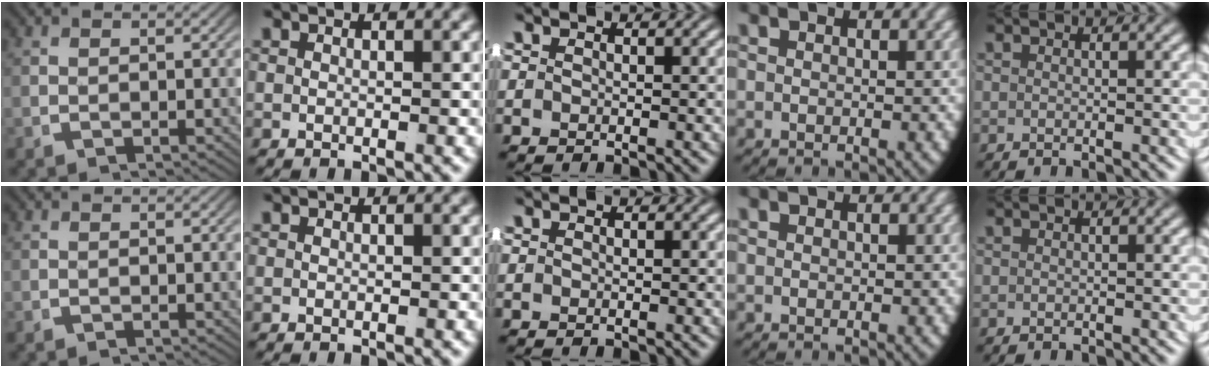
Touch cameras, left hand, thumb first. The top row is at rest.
{}